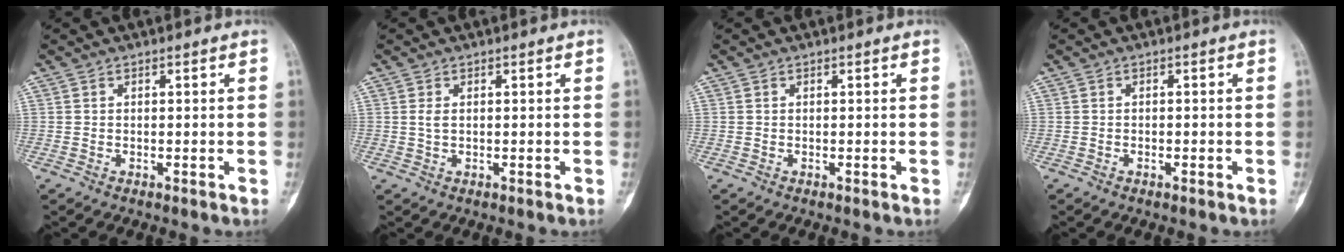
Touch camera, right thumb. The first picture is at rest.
{"total": 1.6, "force": [0.3, 0.8, 1.3], "torque": [-0.025, 0.000, 0.005]}
{"total": 0.0}
{"total": 0.7, "force": [-0.3, 0.4, 0.5], "torque": [-0.011, 0.004, -0.005]}